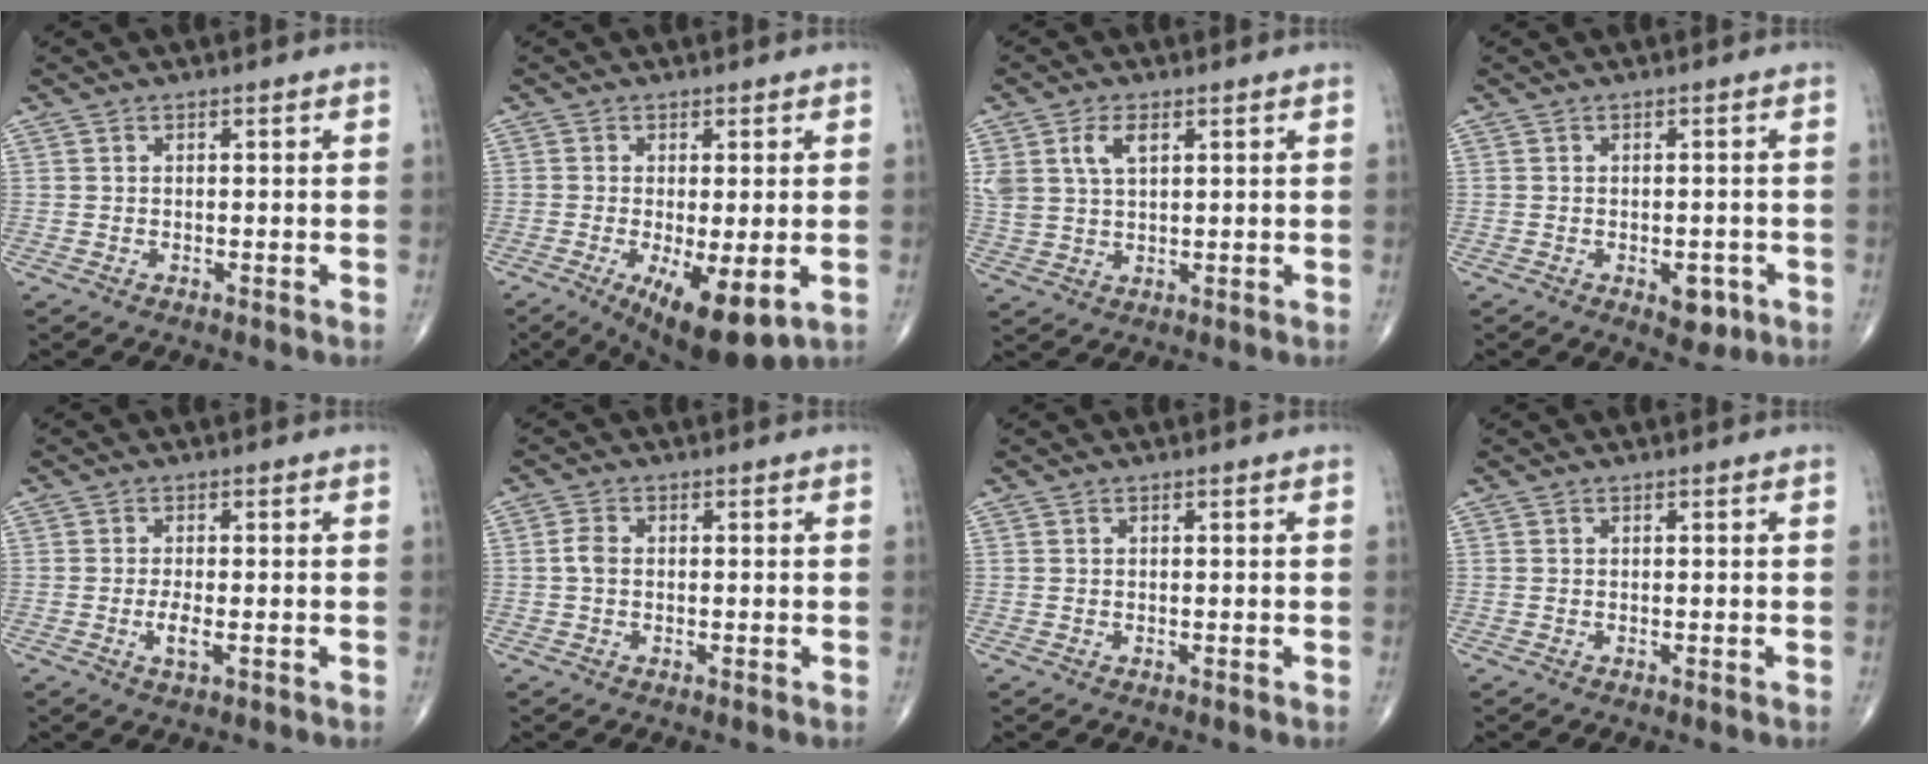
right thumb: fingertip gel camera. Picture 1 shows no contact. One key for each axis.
{"total": 11.1, "fx": -3.6, "fy": 3.6, "fz": 9.9, "tx": -0.155, "ty": -0.021, "tz": -0.046}
{"total": 6.1, "fx": 2.6, "fy": 3.3, "fz": 4.5, "tx": -0.091, "ty": -0.004, "tz": 0.055}
{"total": 4.1, "fx": -1.6, "fy": 2.3, "fz": 3.0, "tx": -0.020, "ty": 0.006, "tz": -0.012}
{"total": 2.8, "fx": -0.8, "fy": 0.8, "fz": 2.5, "tx": -0.053, "ty": -0.004, "tz": -0.014}
{"total": 2.1, "fx": -0.1, "fy": 1.4, "fz": 1.6, "tx": -0.032, "ty": 0.003, "tz": -0.007}
{"total": 0.0}
{"total": 0.0}